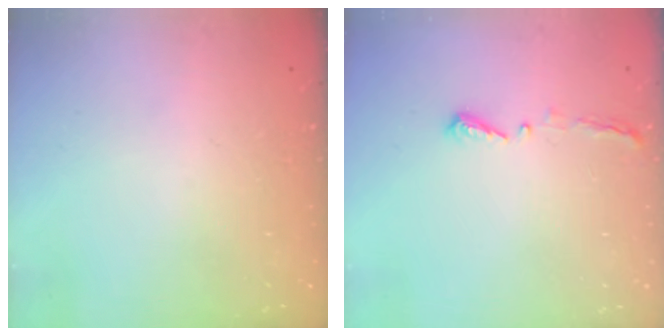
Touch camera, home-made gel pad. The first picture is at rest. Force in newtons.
{"total": 4.4, "press": 4.3, "slide": 0.6}